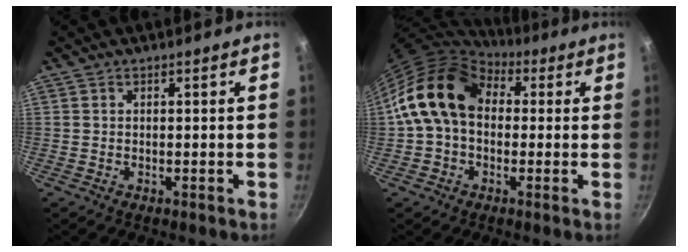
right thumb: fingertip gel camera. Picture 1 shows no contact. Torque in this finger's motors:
{"motor_torque": [0.94, 3.02, 0.77, -0.72, 0.43]}